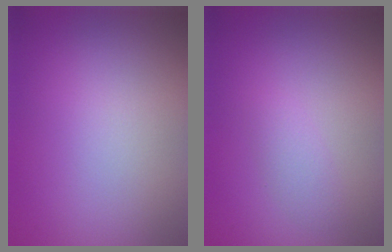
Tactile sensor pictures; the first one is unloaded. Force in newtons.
{"total": 1.2, "press": 1.2, "slide": 0.1}